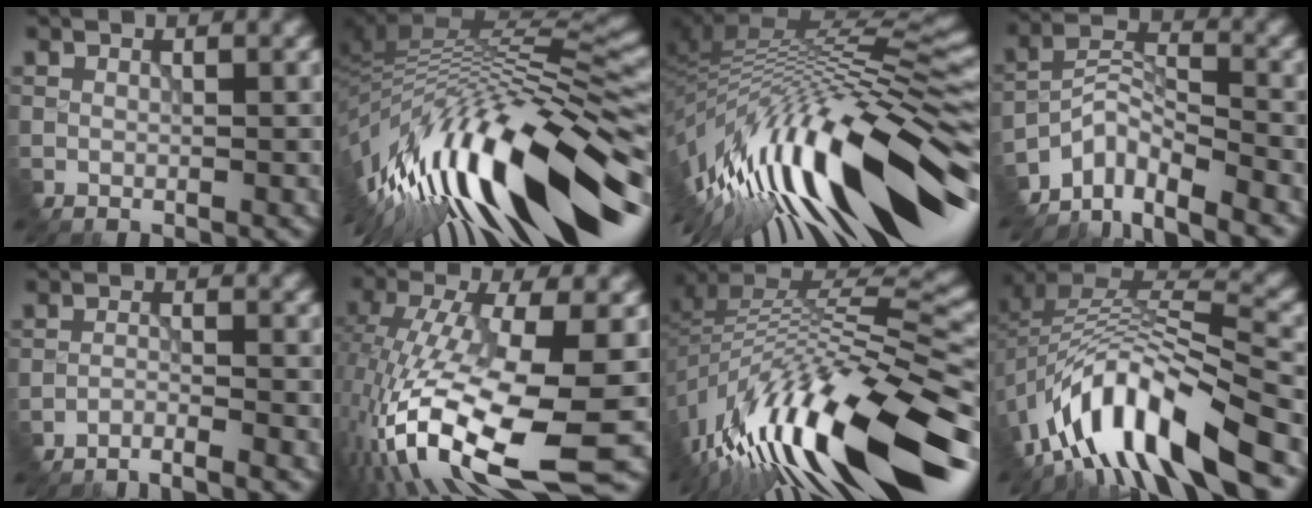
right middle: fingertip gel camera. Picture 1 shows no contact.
{"total": 15.8, "force": [-6.2, 5.3, 13.5], "torque": [-0.235, 0.029, -0.109]}
{"total": 16.0, "force": [-5.3, 5.3, 14.1], "torque": [-0.240, 0.026, -0.095]}
{"total": 5.3, "force": [-4.7, 1.5, 2.1], "torque": [-0.029, 0.004, -0.099]}
{"total": 2.5, "force": [-2.3, 0.0, 0.8], "torque": [-0.015, 0.003, -0.051]}
{"total": 14.6, "force": [-5.2, 4.8, 12.8], "torque": [-0.261, -0.021, -0.087]}
{"total": 16.1, "force": [-8.2, 5.7, 12.6], "torque": [-0.220, 0.016, -0.145]}
{"total": 11.8, "force": [-6.9, 4.1, 8.6], "torque": [-0.153, 0.012, -0.118]}